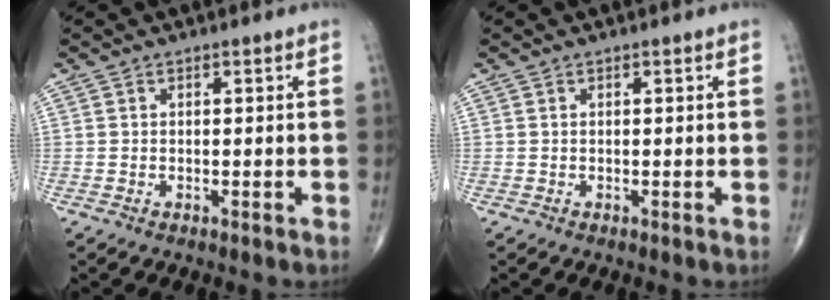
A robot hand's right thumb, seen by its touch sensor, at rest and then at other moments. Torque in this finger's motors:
{"motor_torque": [0.05, -0.08, 0.08, 0.04, 0.00]}